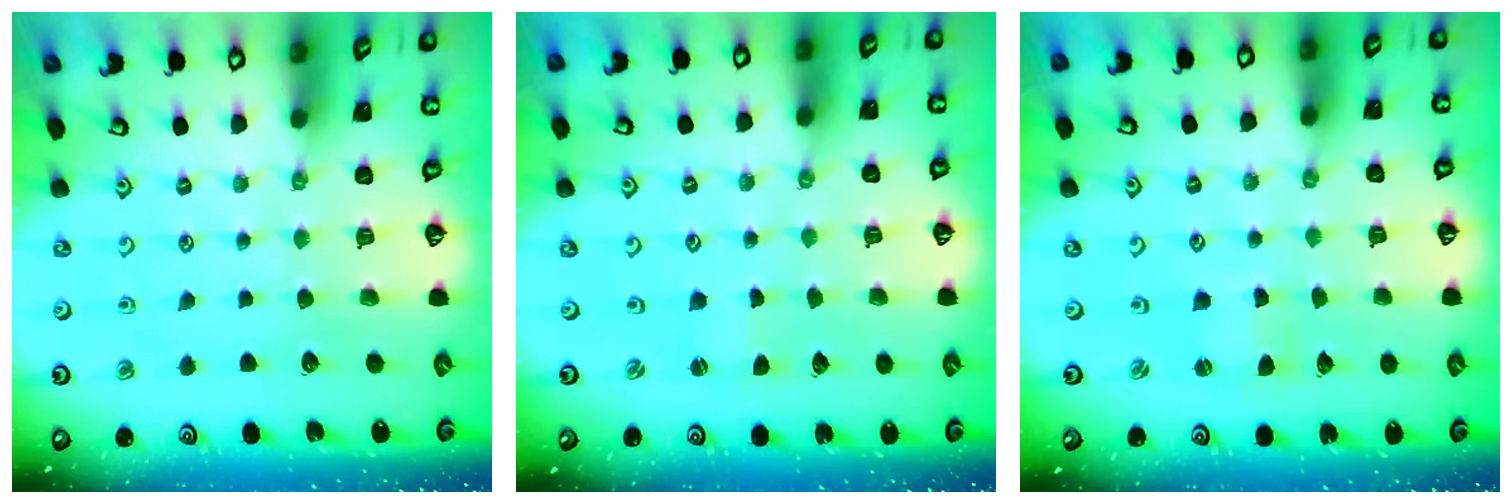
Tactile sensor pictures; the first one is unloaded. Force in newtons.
{"total": 0.0}
{"total": 0.9, "press": 0.8, "slide": 0.1}